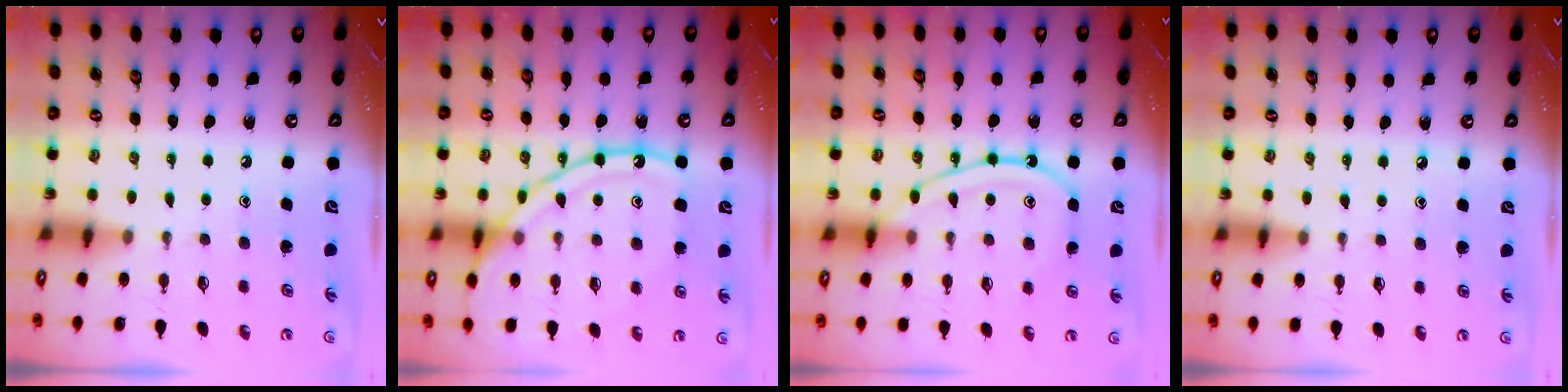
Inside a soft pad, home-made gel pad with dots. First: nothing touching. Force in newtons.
{"total": 15.3, "press": 15.2, "slide": 1.6}
{"total": 13.3, "press": 13.2, "slide": 1.3}
{"total": 3.5, "press": 3.5, "slide": 0.6}